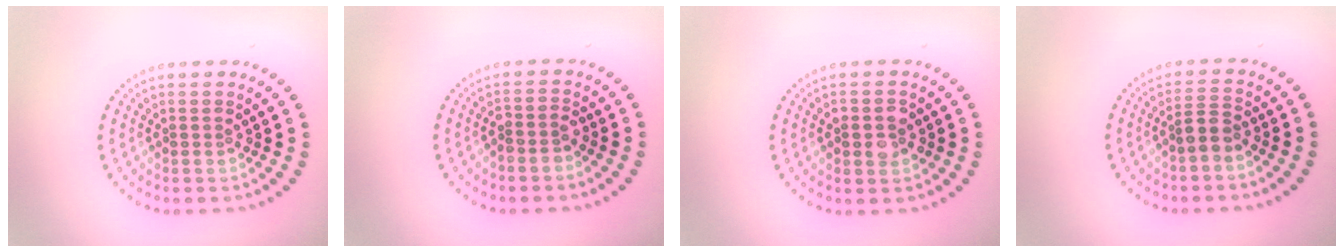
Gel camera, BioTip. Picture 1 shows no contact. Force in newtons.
{"total": 1.7, "press": 1.5, "slide": 0.8}
{"total": 2.4, "press": 2.4, "slide": 0.2}
{"total": 2.0, "press": 1.7, "slide": 0.9}